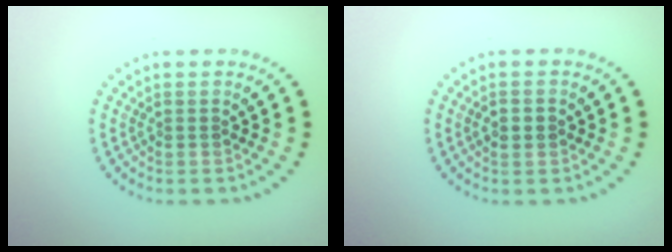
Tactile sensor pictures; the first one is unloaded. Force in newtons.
{"total": 2.1, "press": 2.1, "slide": 0.2}